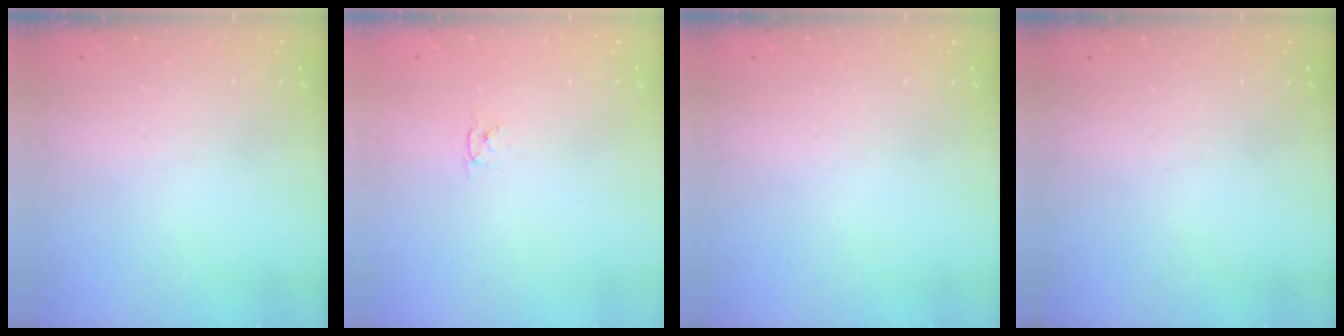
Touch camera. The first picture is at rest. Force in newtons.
{"total": 2.8, "press": 2.8, "slide": 0.3}
{"total": 0.0}
{"total": 0.0}